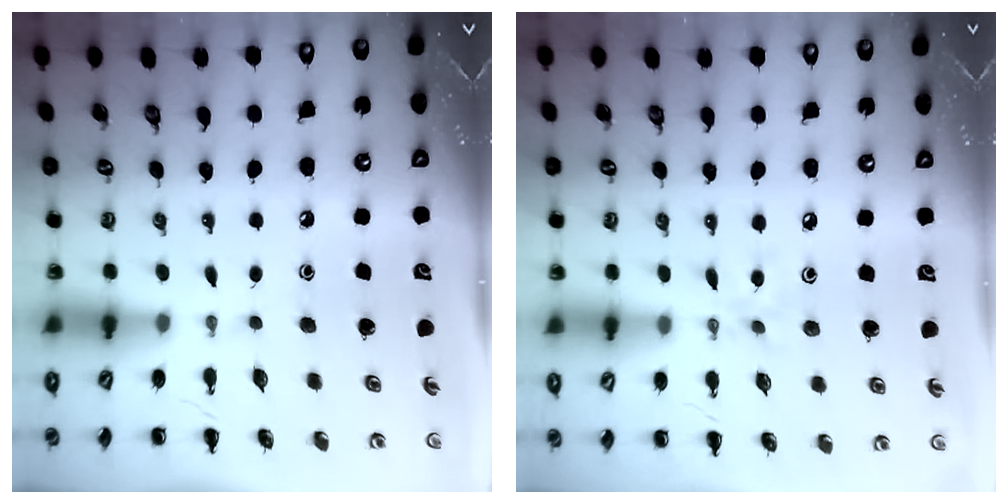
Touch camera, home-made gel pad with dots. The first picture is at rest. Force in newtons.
{"total": 3.0, "press": 2.9, "slide": 0.9}